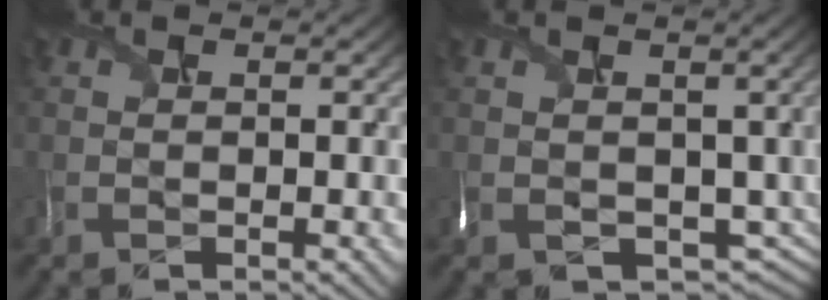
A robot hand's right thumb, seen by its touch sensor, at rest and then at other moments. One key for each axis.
{"total": 4.6, "fx": -0.3, "fy": 3.5, "fz": 3.0, "tx": -0.078, "ty": -0.024, "tz": 0.013}